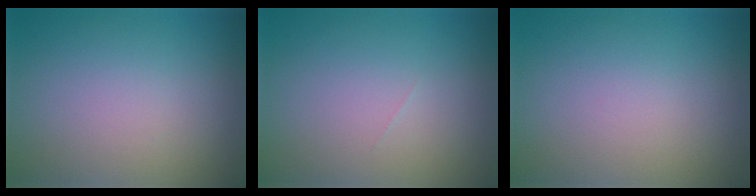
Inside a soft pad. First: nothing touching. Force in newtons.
{"total": 0.0}
{"total": 0.0}